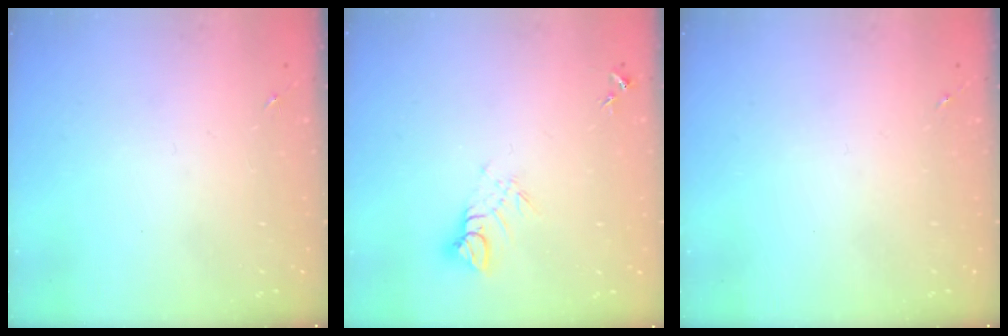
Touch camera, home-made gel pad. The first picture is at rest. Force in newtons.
{"total": 6.6, "press": 6.6, "slide": 0.5}
{"total": 0.0}